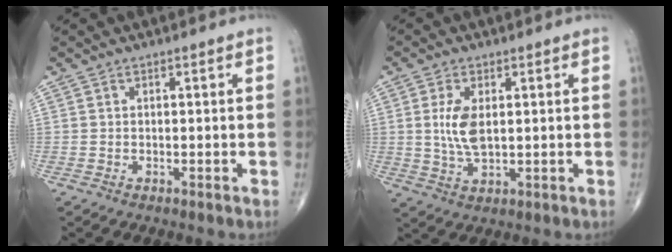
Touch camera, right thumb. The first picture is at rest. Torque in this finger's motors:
{"motor_torque": [-0.18, 0.25, 0.37, 0.51, 0.02]}